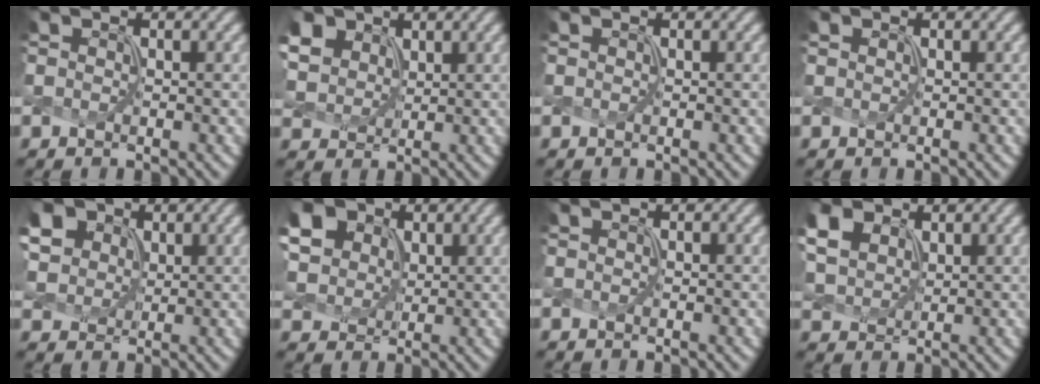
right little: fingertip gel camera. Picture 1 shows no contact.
{"total": 6.3, "force": [3.2, 4.6, 2.9], "torque": [-0.121, 0.014, 0.059]}
{"total": 0.0}
{"total": 0.0}
{"total": 10.9, "force": [5.0, 8.2, 5.1], "torque": [-0.143, 0.028, 0.090]}
{"total": 13.0, "force": [5.6, 10.1, 6.0], "torque": [-0.174, 0.026, 0.107]}
{"total": 0.0}
{"total": 4.8, "force": [2.4, 3.4, 2.5], "torque": [-0.091, 0.005, 0.049]}